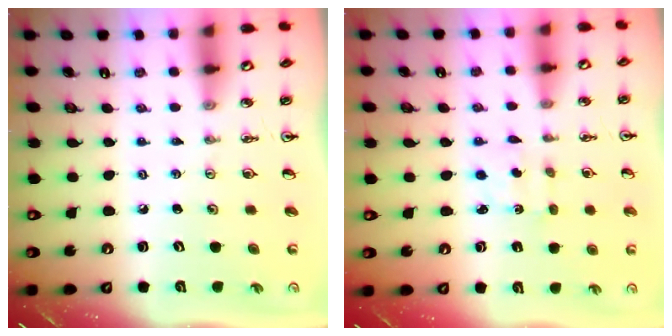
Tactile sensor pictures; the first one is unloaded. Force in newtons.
{"total": 2.8, "press": 2.8, "slide": 0.5}